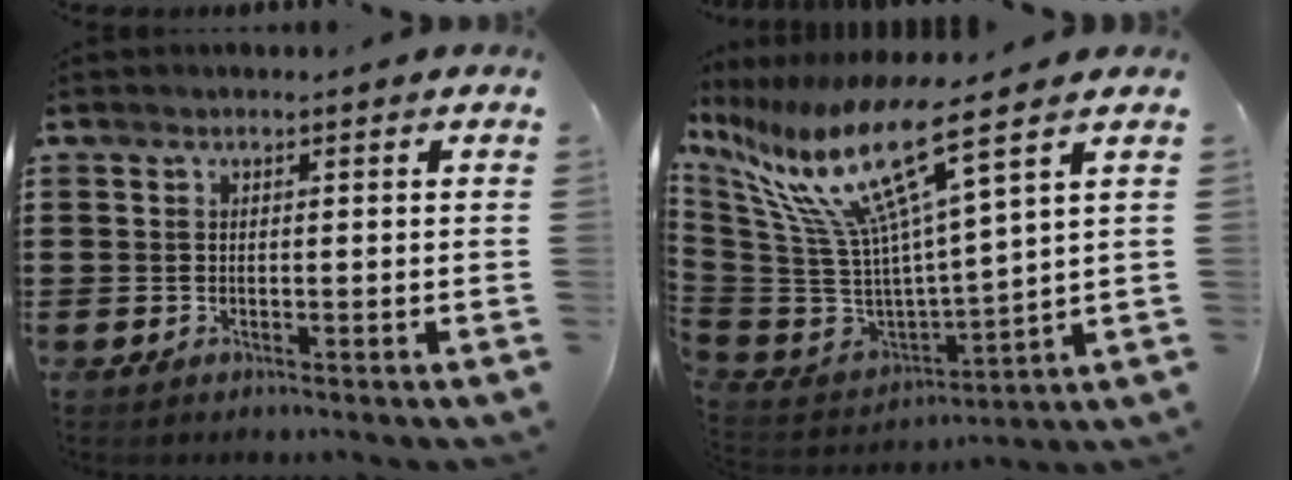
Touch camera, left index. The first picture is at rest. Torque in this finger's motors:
{"motor_torque": [2.14, 0.00, 1.05, 0.21]}